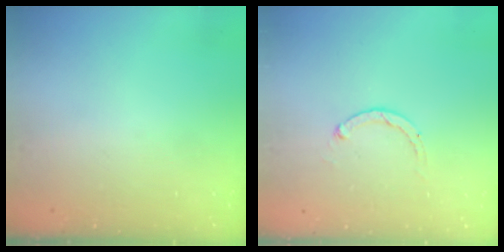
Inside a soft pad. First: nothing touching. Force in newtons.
{"total": 1.8, "press": 1.7, "slide": 0.5}